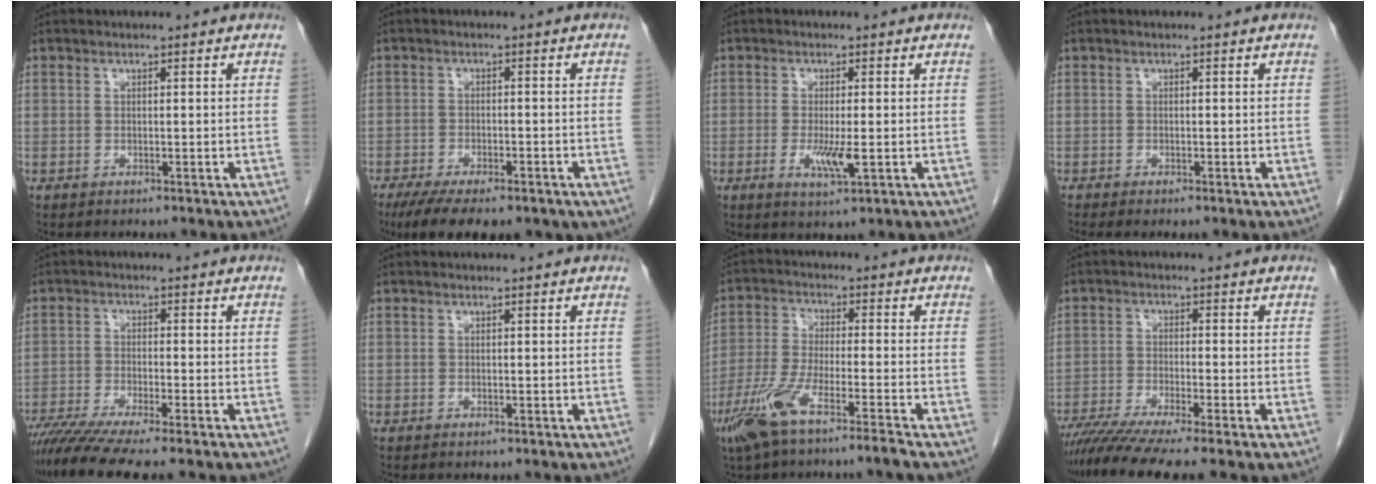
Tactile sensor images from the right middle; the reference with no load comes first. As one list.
[{"total": 14.2, "force": [-9.2, 5.6, 9.2], "torque": [-0.158, -0.016, -0.128]}, {"total": 4.0, "force": [-0.9, 0.6, 3.8], "torque": [-0.072, -0.007, -0.012]}, {"total": 1.1, "force": [-0.7, 0.1, 0.8], "torque": [-0.013, -0.003, -0.011]}, {"total": 10.5, "force": [-8.5, -0.2, 6.2], "torque": [-0.097, -0.026, -0.139]}, {"total": 0.0}, {"total": 8.8, "force": [-5.7, 0.0, 6.6], "torque": [-0.138, -0.019, -0.115]}, {"total": 11.8, "force": [-9.4, 0.5, 7.2], "torque": [-0.106, -0.027, -0.145]}]